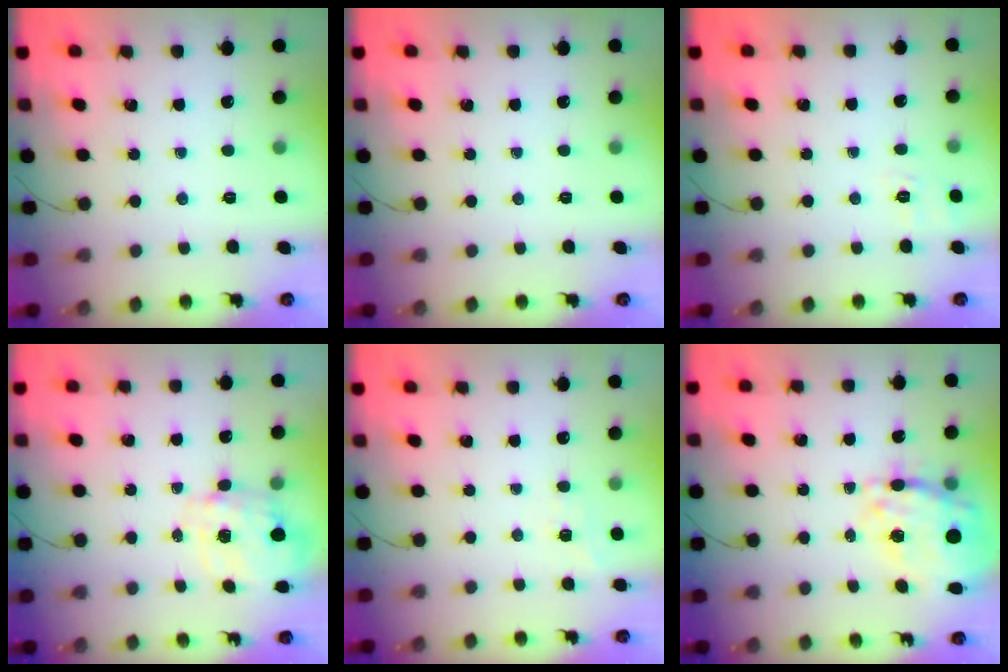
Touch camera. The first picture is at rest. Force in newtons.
{"total": 0.0}
{"total": 2.5, "press": 1.6, "slide": 1.9}
{"total": 2.5, "press": 2.3, "slide": 1.0}
{"total": 3.3, "press": 2.8, "slide": 1.7}
{"total": 15.4, "press": 14.5, "slide": 5.1}